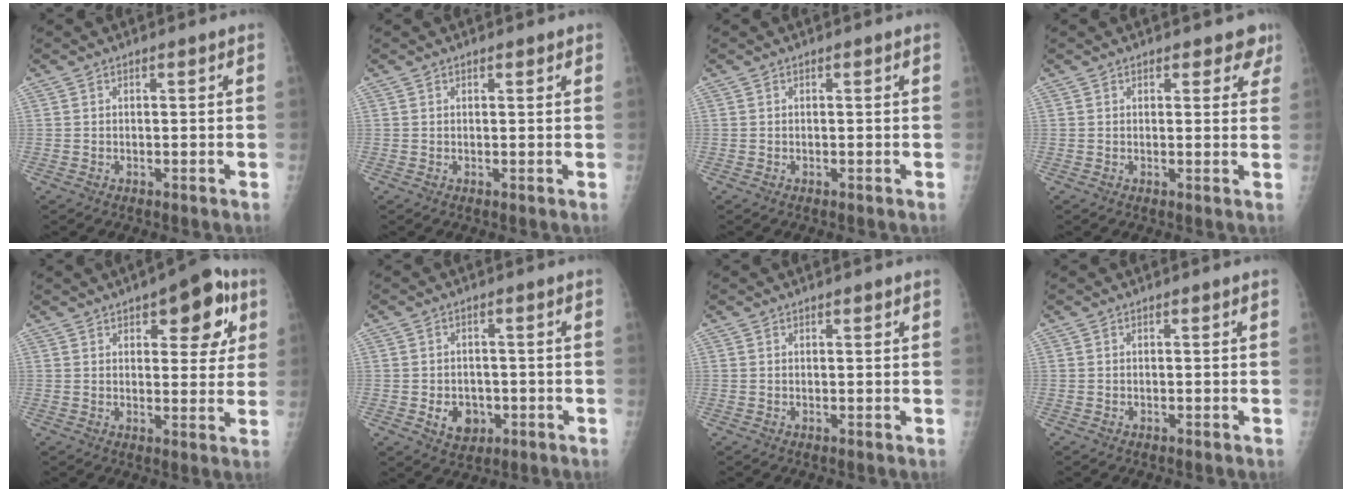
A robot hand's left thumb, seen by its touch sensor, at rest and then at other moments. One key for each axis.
{"total": 1.0, "fx": 0.8, "fy": 0.4, "fz": 0.5, "tx": -0.007, "ty": -0.003, "tz": 0.009}
{"total": 0.0}
{"total": 4.0, "fx": 3.1, "fy": 2.1, "fz": 1.3, "tx": 0.021, "ty": -0.013, "tz": 0.029}
{"total": 12.5, "fx": 5.6, "fy": 5.6, "fz": 9.7, "tx": -0.078, "ty": -0.010, "tz": 0.066}
{"total": 5.4, "fx": -1.4, "fy": 4.3, "fz": 2.9, "tx": -0.024, "ty": 0.004, "tz": -0.011}
{"total": 0.9, "fx": 0.7, "fy": 0.3, "fz": 0.5, "tx": -0.007, "ty": -0.003, "tz": 0.010}
{"total": 0.0}